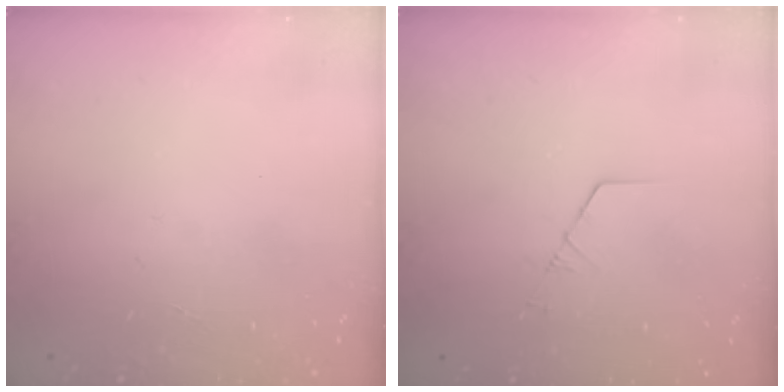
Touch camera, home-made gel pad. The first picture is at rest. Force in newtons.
{"total": 1.3, "press": 1.3, "slide": 0.1}